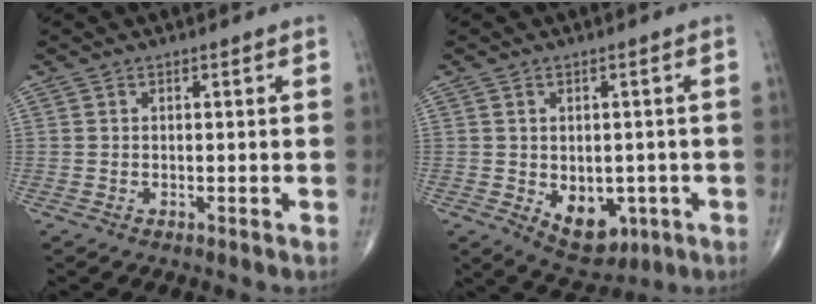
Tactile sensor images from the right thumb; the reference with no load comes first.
{"total": 8.8, "force": [-2.5, 6.0, 6.0], "torque": [-0.058, 0.001, -0.020]}